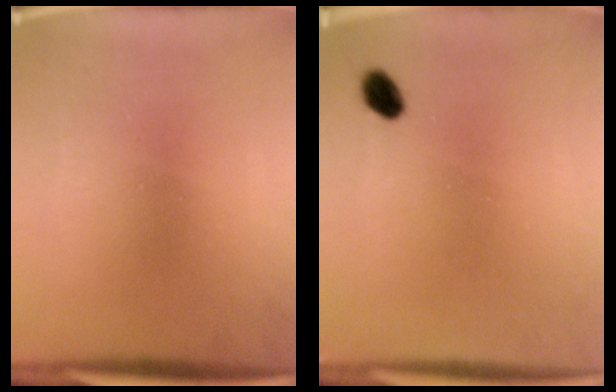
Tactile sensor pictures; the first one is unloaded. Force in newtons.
{"total": 2.8}